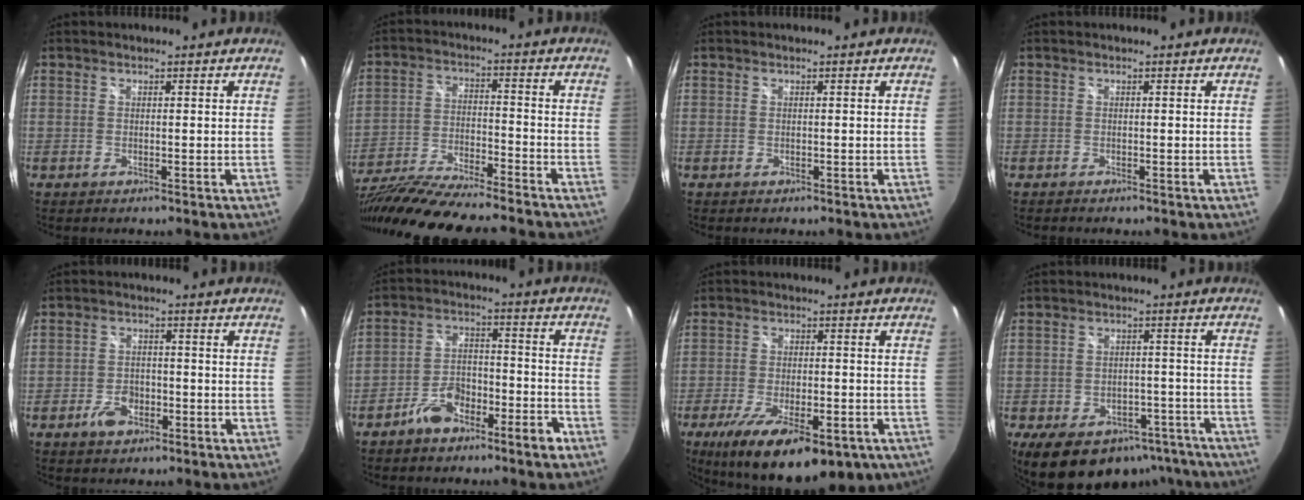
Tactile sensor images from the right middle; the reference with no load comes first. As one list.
[{"total": 21.6, "force": [-18.5, 2.4, 10.9], "torque": [-0.213, -0.052, -0.310]}, {"total": 0.0}, {"total": 0.6, "force": [-0.6, 0.1, 0.2], "torque": [-0.005, -0.005, -0.011]}, {"total": 4.6, "force": [-2.6, 2.9, 2.4], "torque": [-0.056, 0.006, -0.041]}, {"total": 8.4, "force": [-6.2, 3.2, 4.7], "torque": [-0.090, 0.025, -0.100]}, {"total": 19.1, "force": [-11.2, 7.2, 13.6], "torque": [-0.252, -0.048, -0.160]}, {"total": 17.8, "force": [-12.2, 10.1, 8.2], "torque": [-0.161, 0.006, -0.145]}]